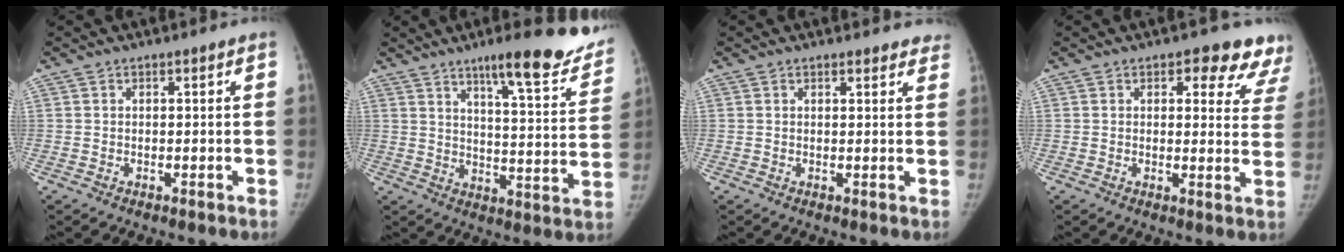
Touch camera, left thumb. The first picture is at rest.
{"total": 18.9, "force": [13.4, 3.6, 12.8], "torque": [-0.138, -0.069, 0.185]}
{"total": 4.2, "force": [3.9, 1.5, 0.9], "torque": [0.019, -0.014, 0.030]}
{"total": 11.0, "force": [7.8, 5.2, 5.7], "torque": [-0.007, -0.032, 0.067]}